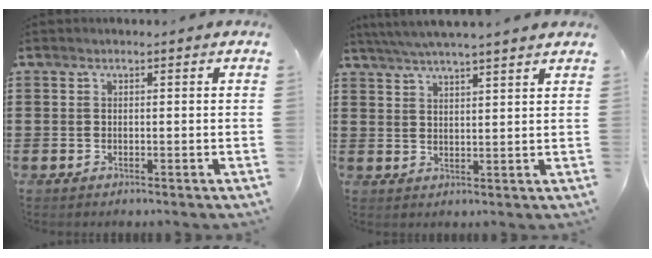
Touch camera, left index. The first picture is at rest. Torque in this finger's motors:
{"motor_torque": [2.14, 0.00, 0.37, 0.21]}